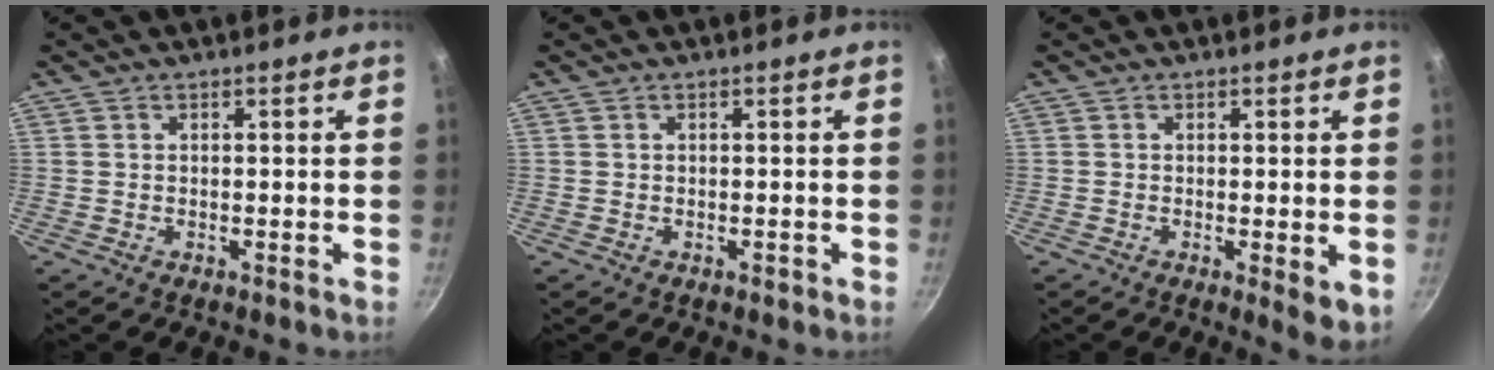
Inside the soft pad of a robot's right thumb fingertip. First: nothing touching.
{"total": 0.5, "force": [-0.3, 0.3, 0.3], "torque": [0.001, 0.001, -0.007]}
{"total": 4.1, "force": [-0.9, 1.1, 3.9], "torque": [-0.059, -0.014, -0.015]}